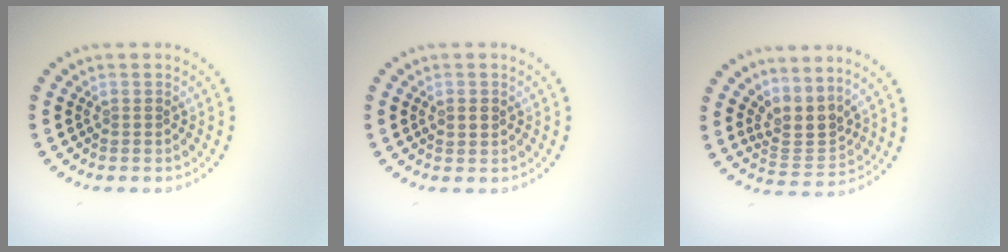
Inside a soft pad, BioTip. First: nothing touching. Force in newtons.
{"total": 1.5, "press": 1.5, "slide": 0.1}
{"total": 3.0, "press": 2.2, "slide": 2.0}